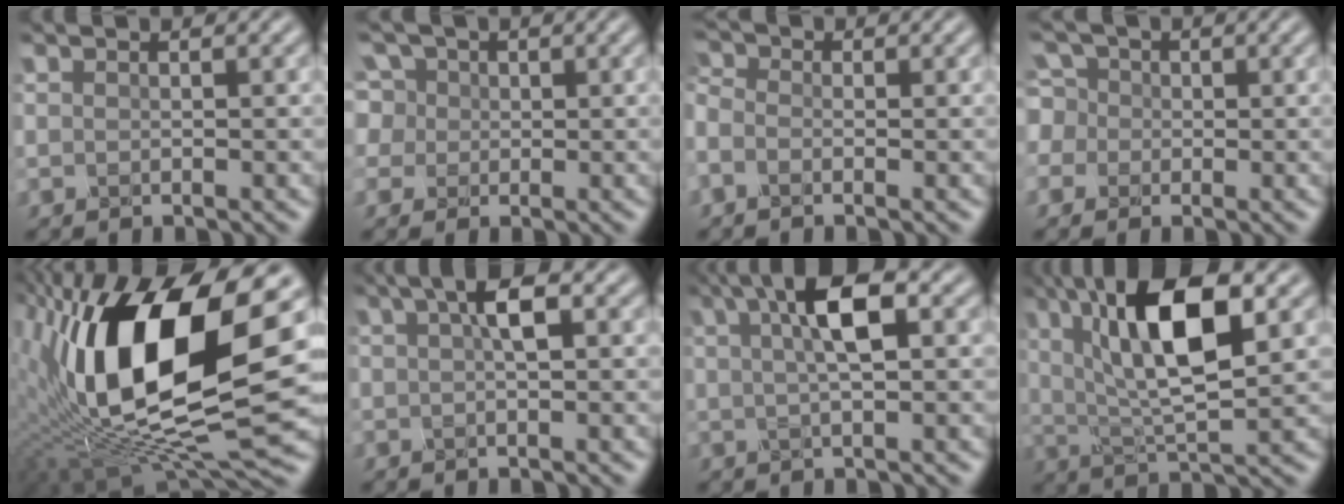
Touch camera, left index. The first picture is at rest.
{"total": 3.4, "force": [0.6, 3.2, 0.9], "torque": [-0.055, 0.026, -0.001]}
{"total": 1.7, "force": [-0.7, 1.2, 1.1], "torque": [-0.065, 0.004, -0.012]}
{"total": 2.7, "force": [-0.5, 2.6, 0.2], "torque": [-0.039, 0.016, -0.003]}
{"total": 14.6, "force": [3.5, 6.6, 12.5], "torque": [-0.252, 0.004, 0.066]}
{"total": 2.3, "force": [0.7, -0.1, 2.2], "torque": [-0.047, 0.011, 0.022]}
{"total": 4.4, "force": [1.5, 0.4, 4.1], "torque": [-0.066, 0.016, 0.033]}
{"total": 9.7, "force": [3.8, 2.5, 8.6], "torque": [-0.154, 0.013, 0.077]}